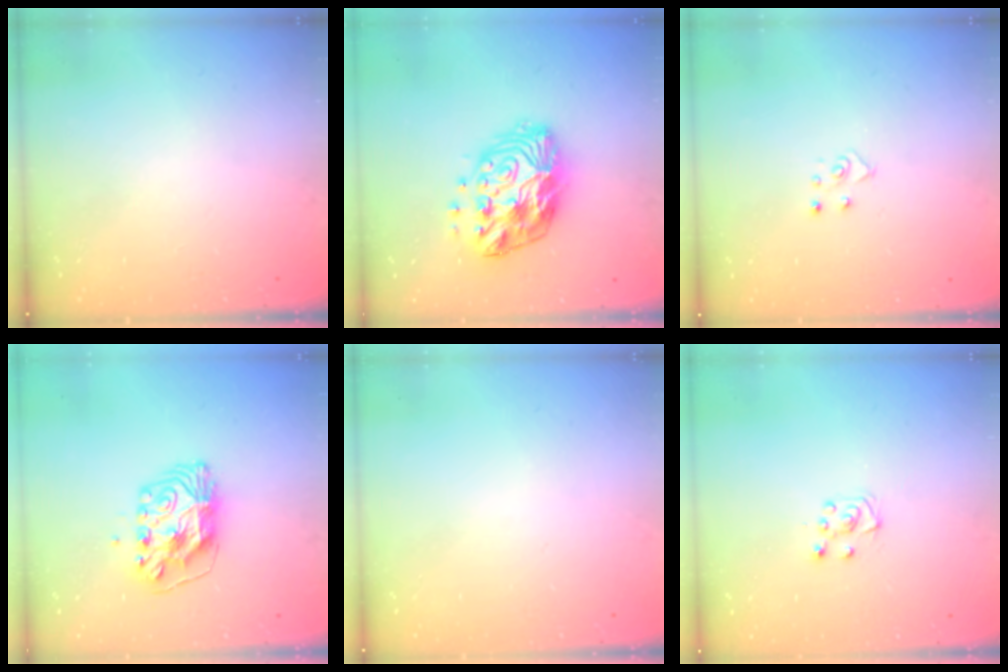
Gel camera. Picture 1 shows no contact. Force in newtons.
{"total": 15.1, "press": 15.1, "slide": 0.7}
{"total": 4.7, "press": 4.7, "slide": 0.4}
{"total": 9.6, "press": 9.6, "slide": 0.9}
{"total": 0.0}
{"total": 5.8, "press": 5.8, "slide": 0.8}